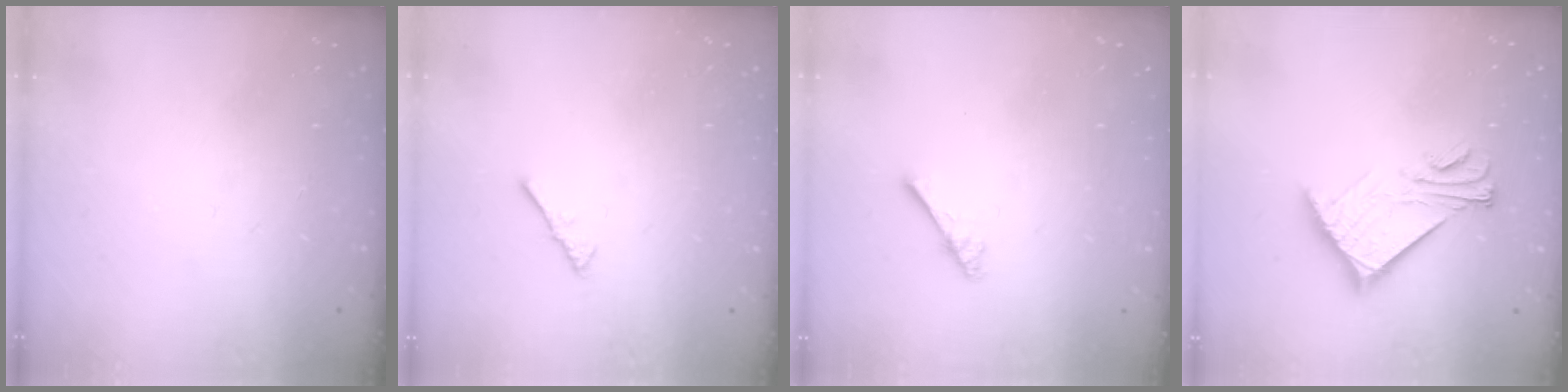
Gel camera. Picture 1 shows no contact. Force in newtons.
{"total": 2.2, "press": 2.1, "slide": 0.5}
{"total": 2.4, "press": 2.4, "slide": 0.4}
{"total": 12.0, "press": 12.0, "slide": 0.6}